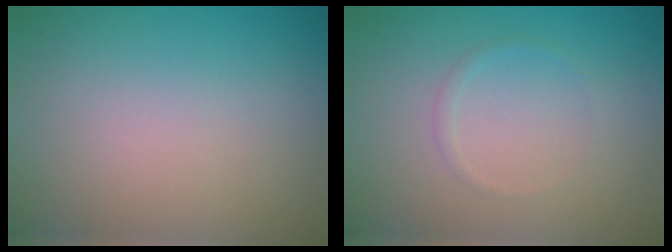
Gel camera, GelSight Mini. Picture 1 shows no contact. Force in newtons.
{"total": 0.6, "press": 0.6, "slide": 0.0}